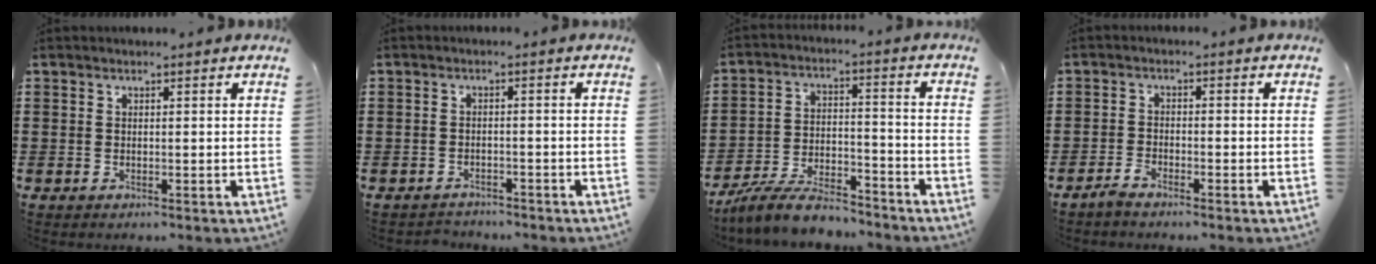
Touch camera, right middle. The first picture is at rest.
{"total": 2.1, "force": [-2.0, 0.5, -0.4], "torque": [0.001, 0.001, -0.047]}
{"total": 8.9, "force": [-8.1, 1.8, 3.3], "torque": [-0.065, 0.019, -0.156]}
{"total": 2.0, "force": [-1.9, 0.3, 0.8], "torque": [-0.024, 0.002, -0.039]}